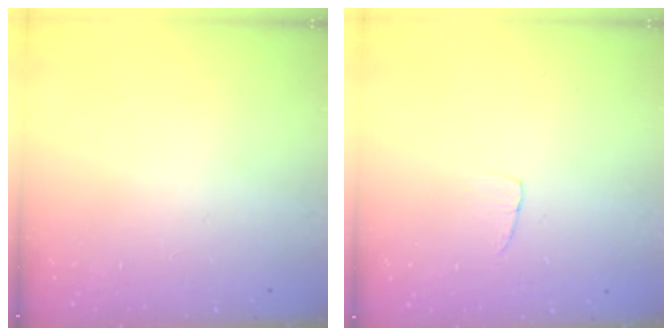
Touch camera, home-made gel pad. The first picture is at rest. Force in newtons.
{"total": 3.2, "press": 3.2, "slide": 0.2}